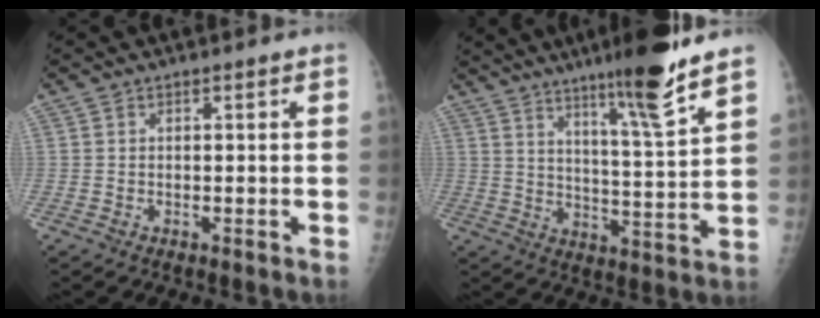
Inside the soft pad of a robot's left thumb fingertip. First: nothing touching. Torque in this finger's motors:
{"motor_torque": [3.25, 1.76, 1.17, -0.61, 0.28]}